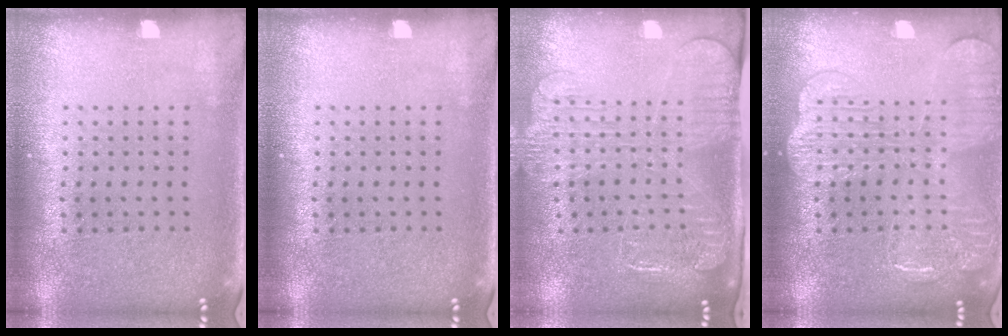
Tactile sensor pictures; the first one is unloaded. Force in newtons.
{"total": 0.0}
{"total": 2.6, "press": 2.1, "slide": 1.6}
{"total": 3.9, "press": 3.9, "slide": 0.6}